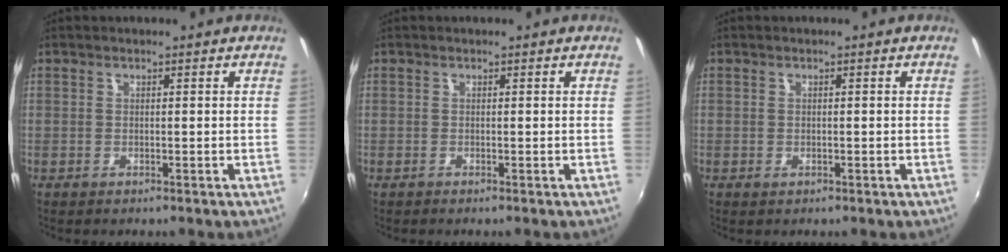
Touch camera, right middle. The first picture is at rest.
{"total": 0.0}
{"total": 0.8, "force": [-0.3, 0.7, 0.4], "torque": [-0.002, 0.000, -0.004]}